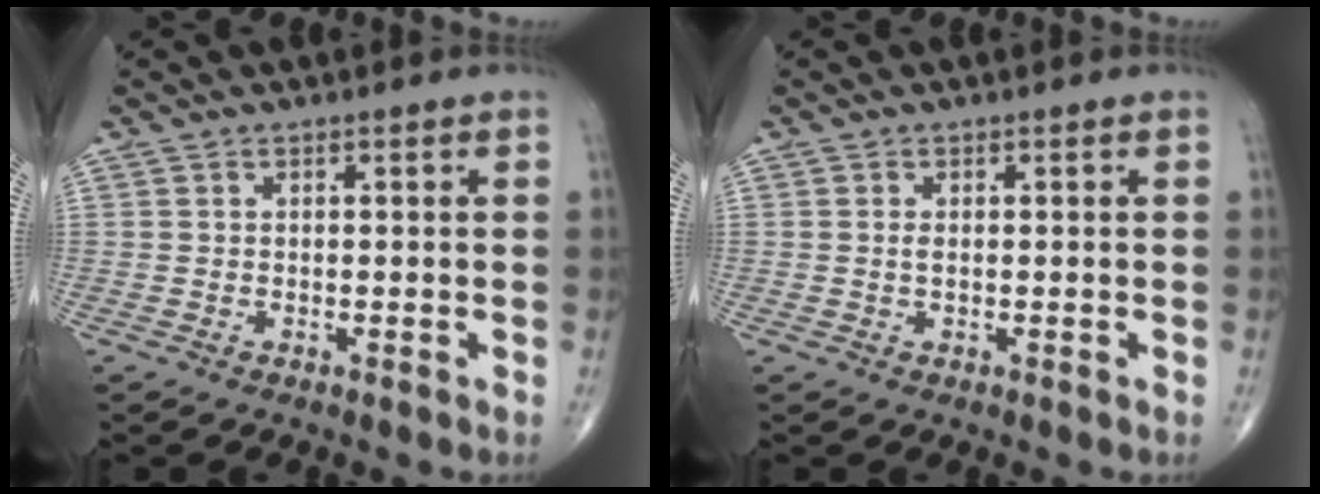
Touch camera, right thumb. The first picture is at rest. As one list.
[{"total": 0.9, "force": [0.0, 0.4, 0.8], "torque": [-0.018, -0.001, 0.000]}]